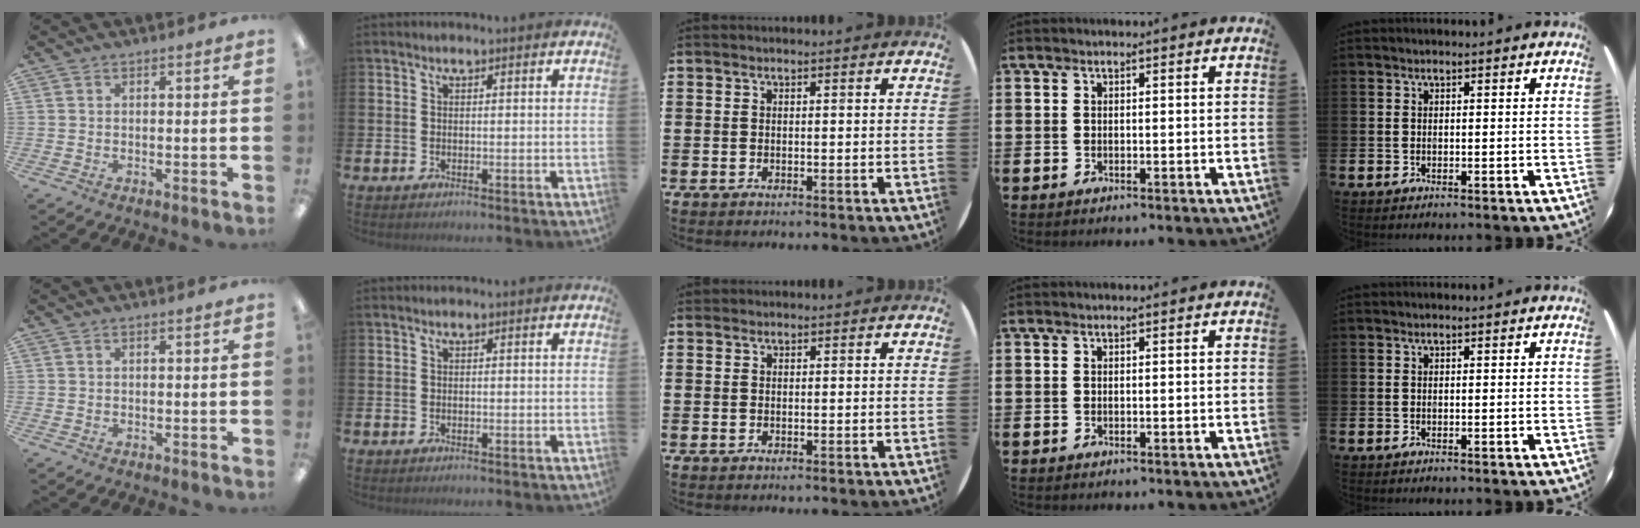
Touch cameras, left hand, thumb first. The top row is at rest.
{}